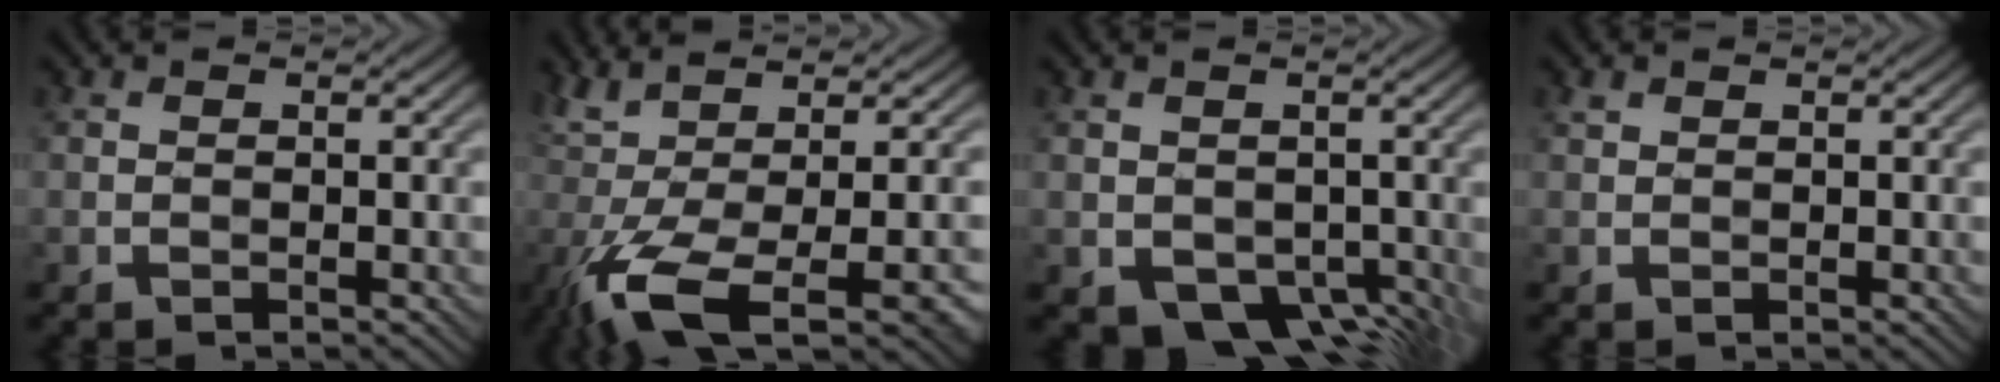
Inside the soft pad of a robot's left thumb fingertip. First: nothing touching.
{"total": 11.3, "force": [-4.2, 3.0, 10.0], "torque": [-0.186, -0.007, -0.065]}
{"total": 5.6, "force": [-1.7, 4.2, 3.3], "torque": [-0.063, -0.019, -0.025]}
{"total": 0.6, "force": [0.4, 0.3, 0.2], "torque": [-0.007, 0.000, 0.010]}